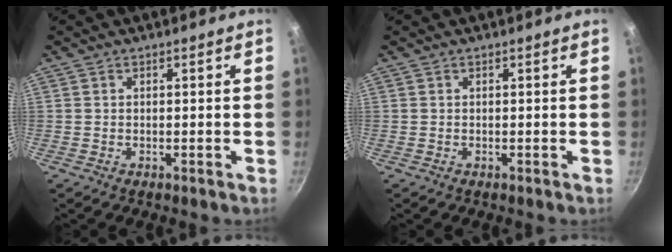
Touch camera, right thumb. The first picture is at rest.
{"total": 0.0}